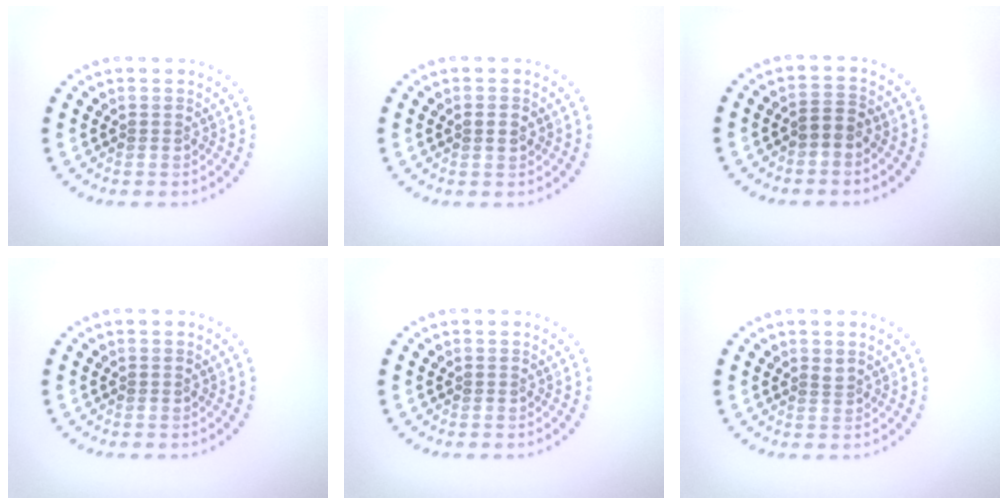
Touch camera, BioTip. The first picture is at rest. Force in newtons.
{"total": 0.9, "press": 0.8, "slide": 0.3}
{"total": 1.5, "press": 1.3, "slide": 0.8}
{"total": 0.0}
{"total": 0.0}
{"total": 0.9, "press": 0.5, "slide": 0.7}